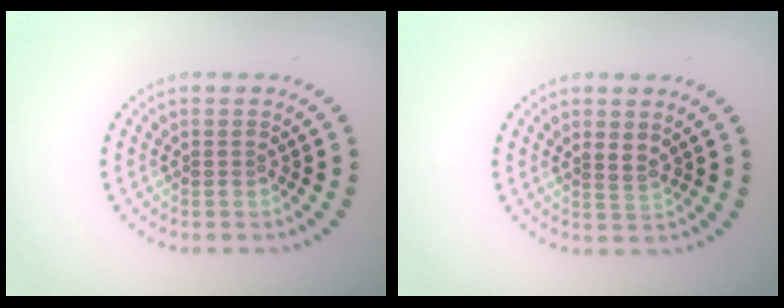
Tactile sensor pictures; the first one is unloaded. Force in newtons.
{"total": 0.9, "press": 0.6, "slide": 0.6}